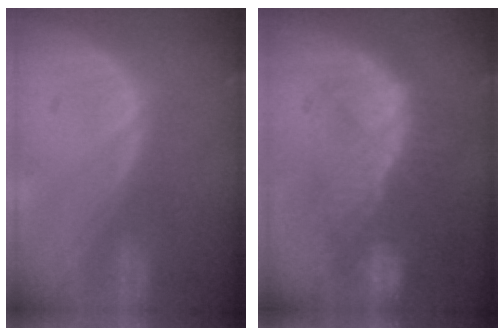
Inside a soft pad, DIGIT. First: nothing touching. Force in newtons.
{"total": 10.0, "press": 9.0, "slide": 4.2}